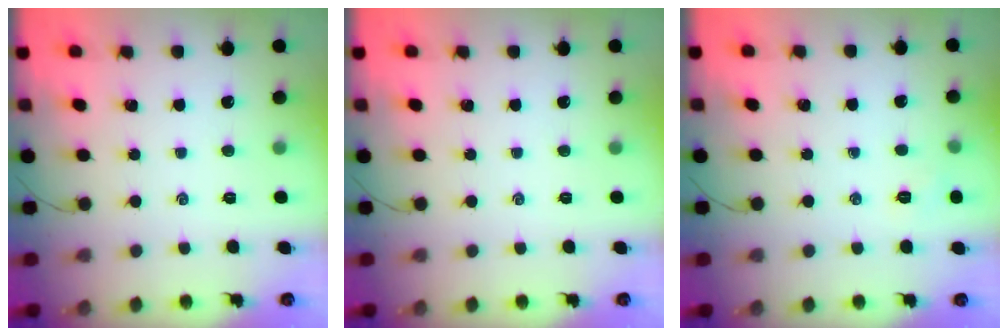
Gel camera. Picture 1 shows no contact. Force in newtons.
{"total": 0.0}
{"total": 3.8, "press": 3.7, "slide": 0.8}